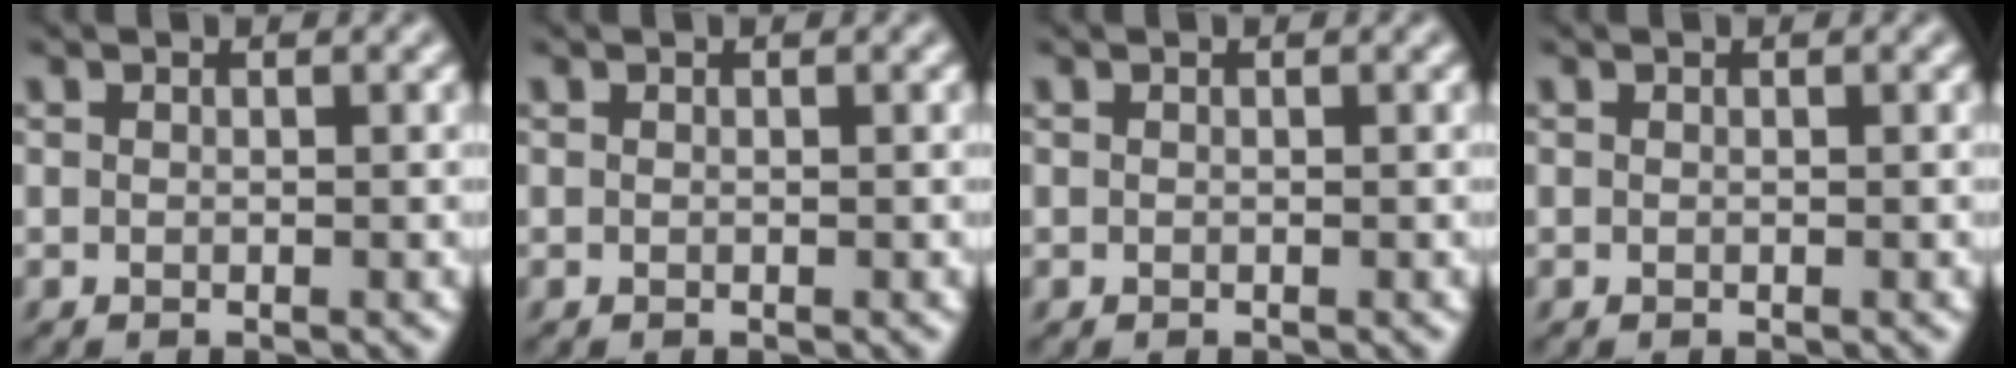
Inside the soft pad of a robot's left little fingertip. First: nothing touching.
{"total": 0.0}
{"total": 0.0}
{"total": 0.0}